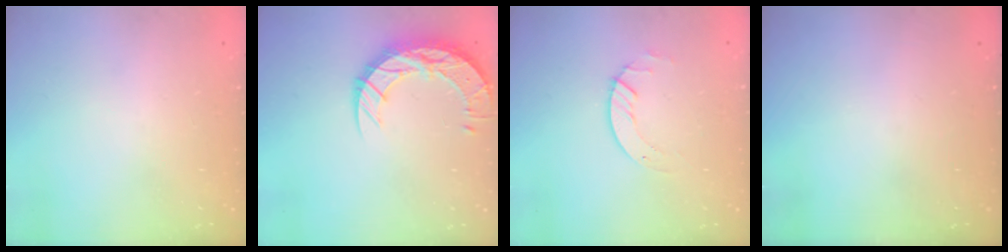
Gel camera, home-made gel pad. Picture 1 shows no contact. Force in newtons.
{"total": 16.5, "press": 16.4, "slide": 1.2}
{"total": 2.6, "press": 2.6, "slide": 0.3}
{"total": 0.0}